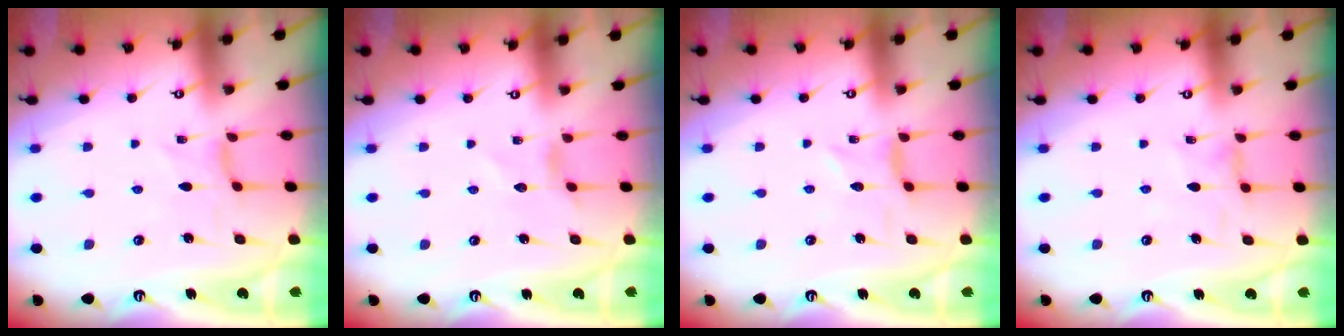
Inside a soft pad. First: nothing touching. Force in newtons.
{"total": 2.3, "press": 2.3, "slide": 0.2}
{"total": 0.9, "press": 0.8, "slide": 0.1}
{"total": 1.7, "press": 1.7, "slide": 0.5}